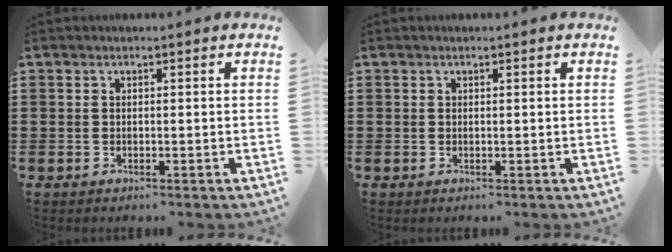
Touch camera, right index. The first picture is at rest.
{"total": 0.0}